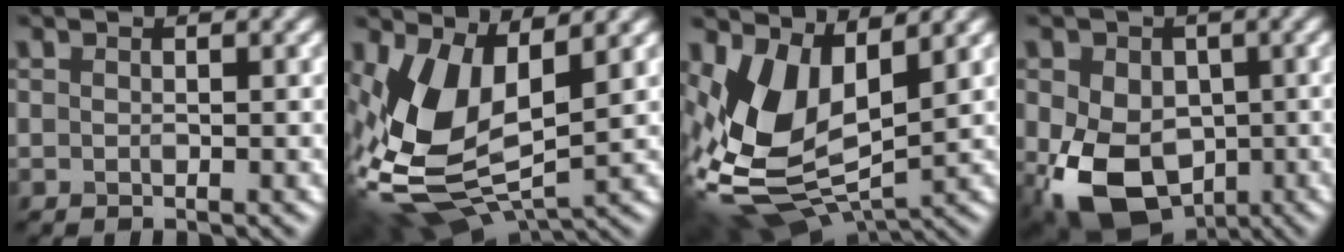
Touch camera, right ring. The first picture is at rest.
{"total": 10.2, "force": [0.6, 5.6, 8.5], "torque": [-0.199, -0.034, 0.019]}
{"total": 9.6, "force": [1.2, 5.8, 7.6], "torque": [-0.171, -0.031, 0.032]}
{"total": 11.8, "force": [-2.9, 8.6, 7.5], "torque": [-0.130, -0.030, -0.043]}